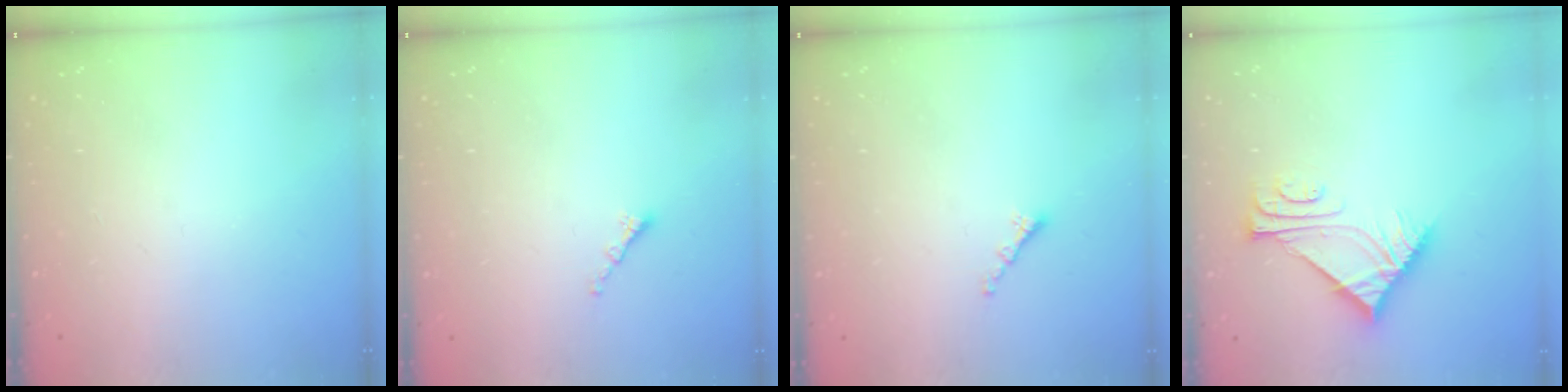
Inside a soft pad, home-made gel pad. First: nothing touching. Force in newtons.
{"total": 1.3, "press": 1.2, "slide": 0.6}
{"total": 1.3, "press": 1.2, "slide": 0.5}
{"total": 7.7, "press": 7.7, "slide": 0.1}